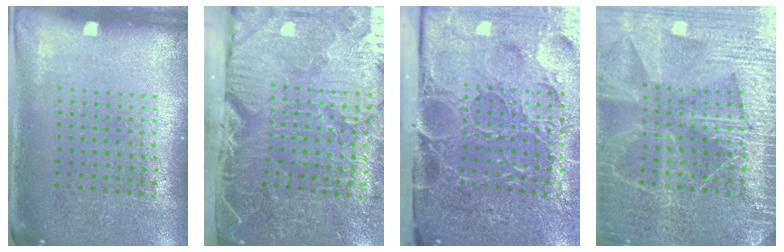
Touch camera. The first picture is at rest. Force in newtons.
{"total": 5.4, "press": 4.4, "slide": 3.2}
{"total": 5.3, "press": 4.4, "slide": 3.0}
{"total": 6.6, "press": 6.5, "slide": 0.8}